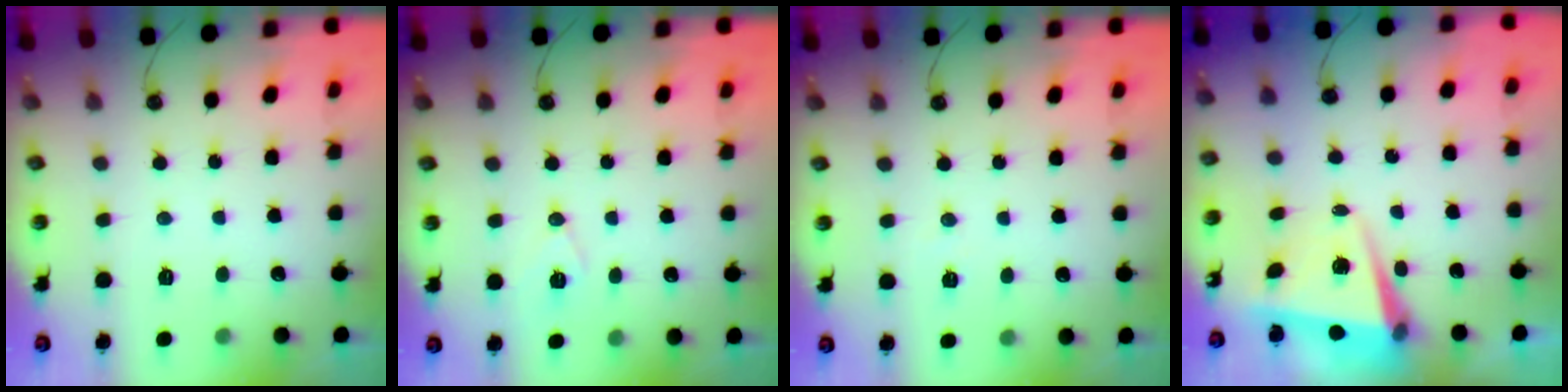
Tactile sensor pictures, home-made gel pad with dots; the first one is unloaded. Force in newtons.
{"total": 7.2, "press": 6.2, "slide": 3.7}
{"total": 4.9, "press": 2.2, "slide": 4.4}
{"total": 5.2, "press": 5.0, "slide": 1.1}